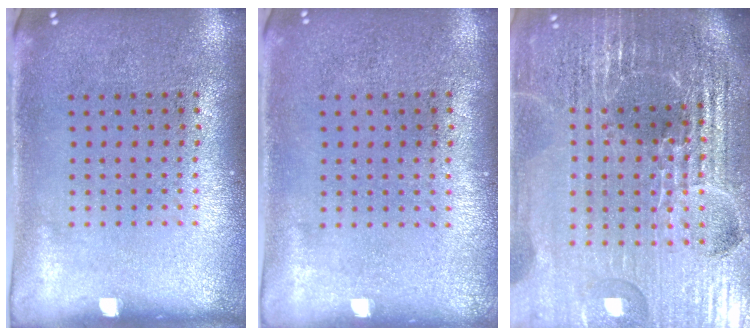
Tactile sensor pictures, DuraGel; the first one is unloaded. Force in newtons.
{"total": 0.0}
{"total": 6.9, "press": 6.0, "slide": 3.5}